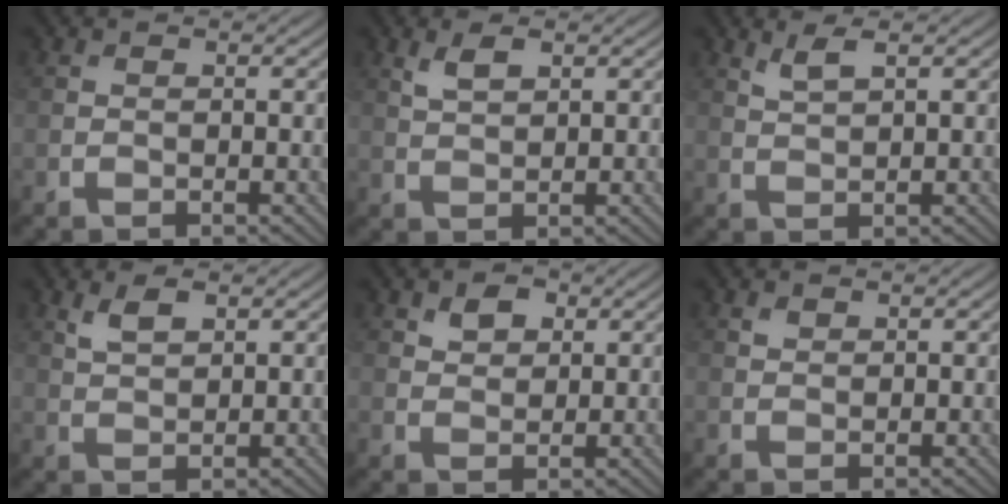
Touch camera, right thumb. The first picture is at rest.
{"total": 2.7, "force": [1.5, 1.2, 1.9], "torque": [-0.045, 0.000, 0.034]}
{"total": 2.3, "force": [1.6, 0.5, 1.7], "torque": [-0.042, 0.001, 0.036]}
{"total": 2.9, "force": [1.6, 1.3, 2.0], "torque": [-0.047, 0.000, 0.036]}
{"total": 2.9, "force": [1.6, 1.9, 1.5], "torque": [-0.031, 0.000, 0.028]}
{"total": 0.9, "force": [0.7, 0.6, 0.3], "torque": [-0.008, -0.002, 0.014]}